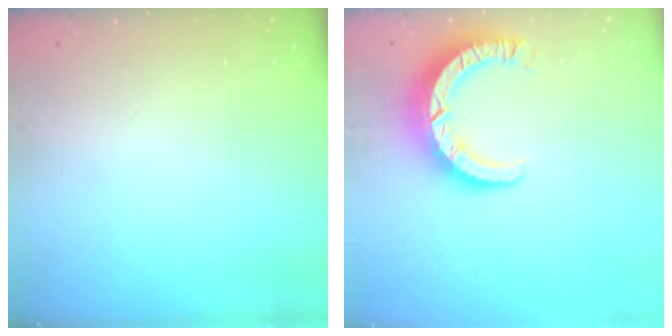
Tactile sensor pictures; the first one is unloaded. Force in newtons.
{"total": 9.0, "press": 9.0, "slide": 1.0}